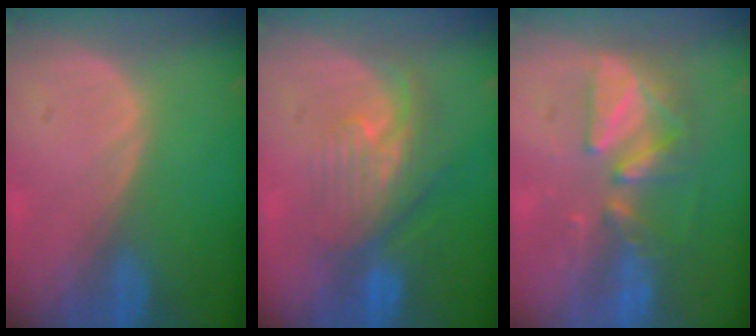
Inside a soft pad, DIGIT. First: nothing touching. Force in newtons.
{"total": 8.0, "press": 7.2, "slide": 3.3}
{"total": 8.6, "press": 7.7, "slide": 3.8}